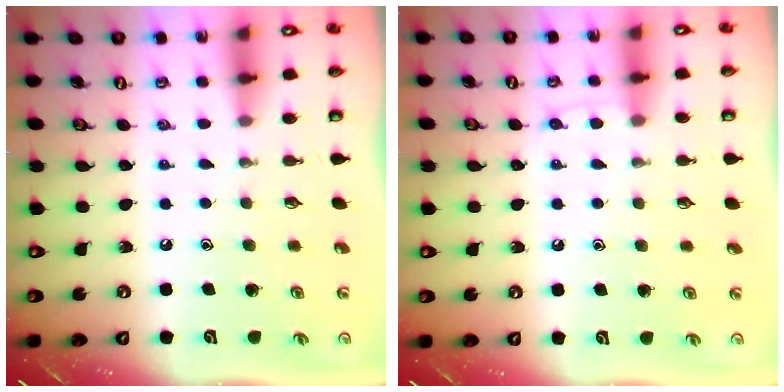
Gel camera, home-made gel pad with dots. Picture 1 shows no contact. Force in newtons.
{"total": 5.1, "press": 5.1, "slide": 0.7}